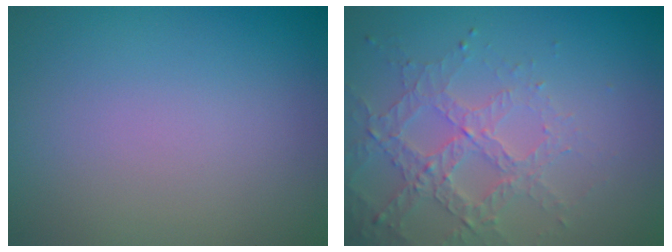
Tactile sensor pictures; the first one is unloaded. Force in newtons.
{"total": 3.1, "press": 3.1, "slide": 0.7}